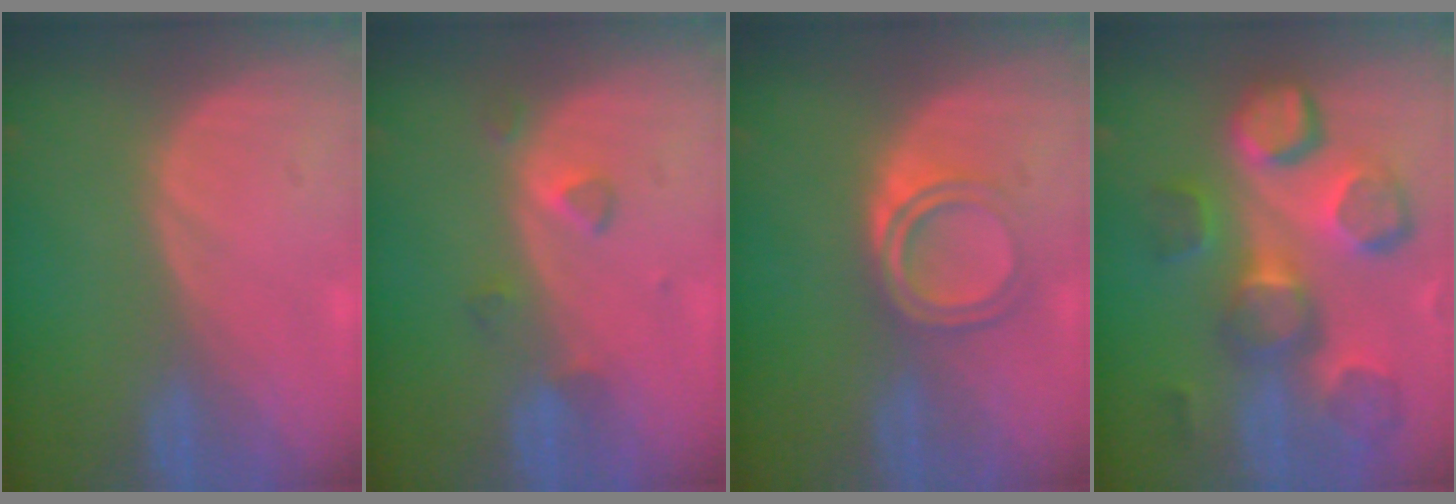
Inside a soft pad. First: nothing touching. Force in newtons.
{"total": 3.0, "press": 2.8, "slide": 0.9}
{"total": 4.4, "press": 4.4, "slide": 0.2}
{"total": 11.9, "press": 10.9, "slide": 4.8}